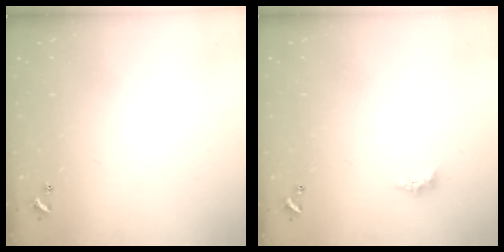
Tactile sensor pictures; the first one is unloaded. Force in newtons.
{"total": 2.2, "press": 2.2, "slide": 0.6}